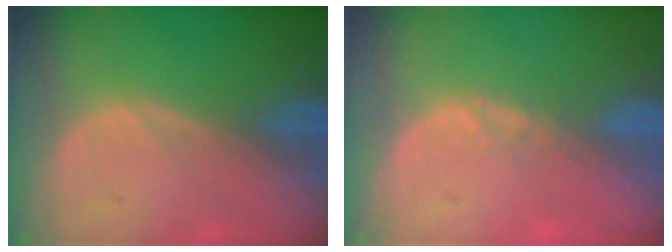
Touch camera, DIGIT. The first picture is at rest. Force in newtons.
{"total": 0.9, "press": 0.8, "slide": 0.5}